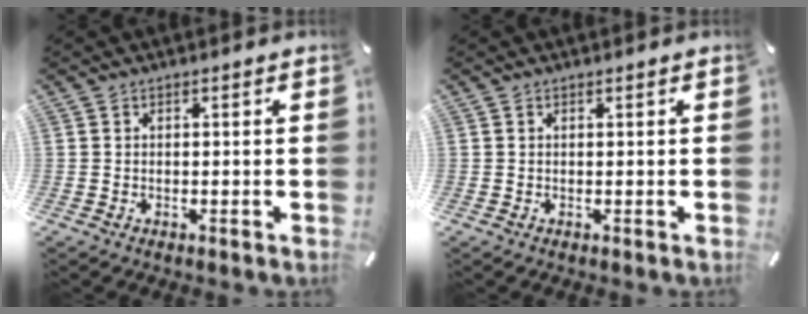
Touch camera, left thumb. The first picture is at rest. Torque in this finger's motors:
{"motor_torque": [0.01, -0.01, 0.00, 0.07, 0.00]}